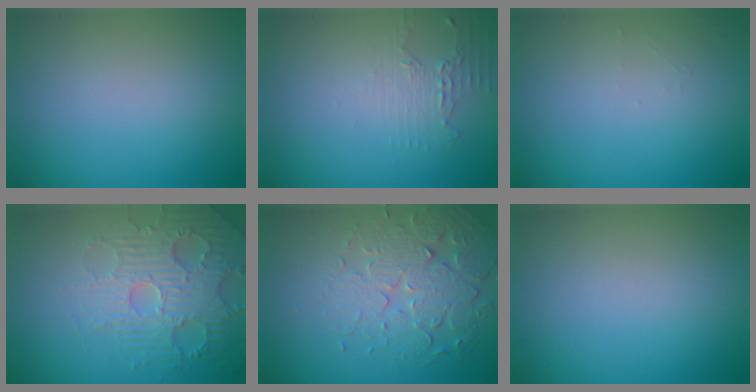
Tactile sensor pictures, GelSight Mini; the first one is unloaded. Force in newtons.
{"total": 2.0, "press": 1.4, "slide": 1.5}
{"total": 0.7, "press": 0.7, "slide": 0.1}
{"total": 4.8, "press": 4.5, "slide": 1.5}
{"total": 5.1, "press": 4.4, "slide": 2.6}
{"total": 0.0}